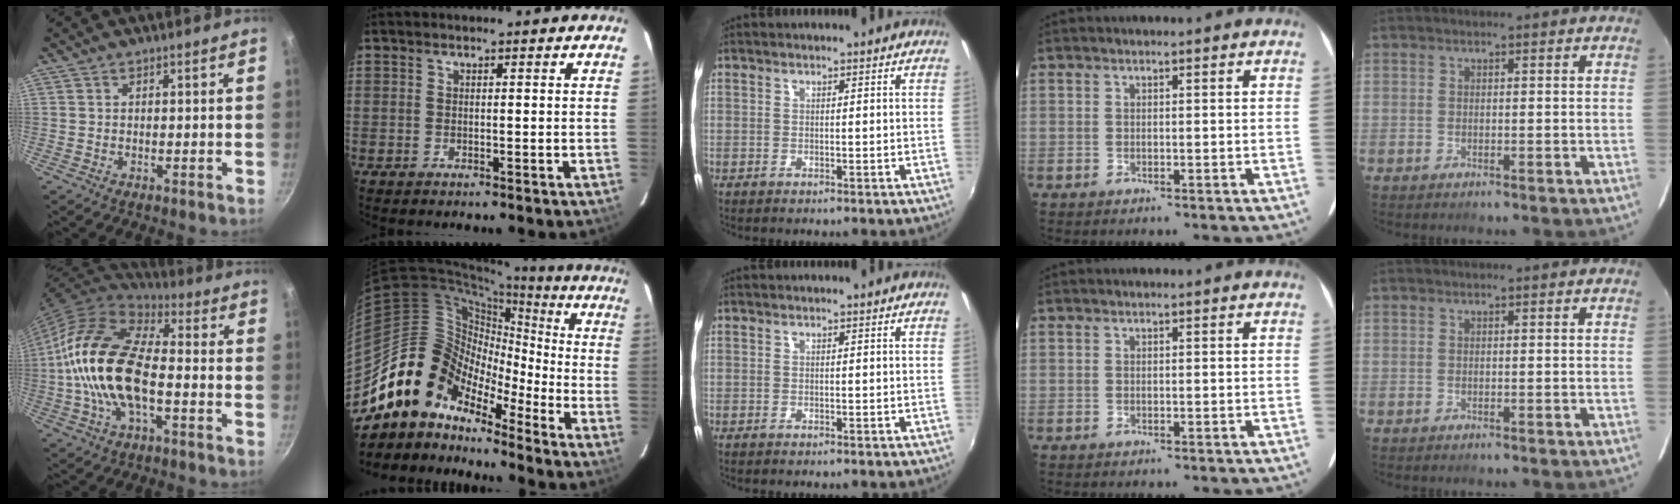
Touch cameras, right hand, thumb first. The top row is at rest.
{"thumb": {"total": 20.0, "force": [-2.6, 10.2, 17.0], "torque": [-0.306, 0.034, -0.061]}, "index": {"total": 13.4, "force": [-10.2, 8.1, 3.2], "torque": [-0.062, 0.038, -0.209]}}